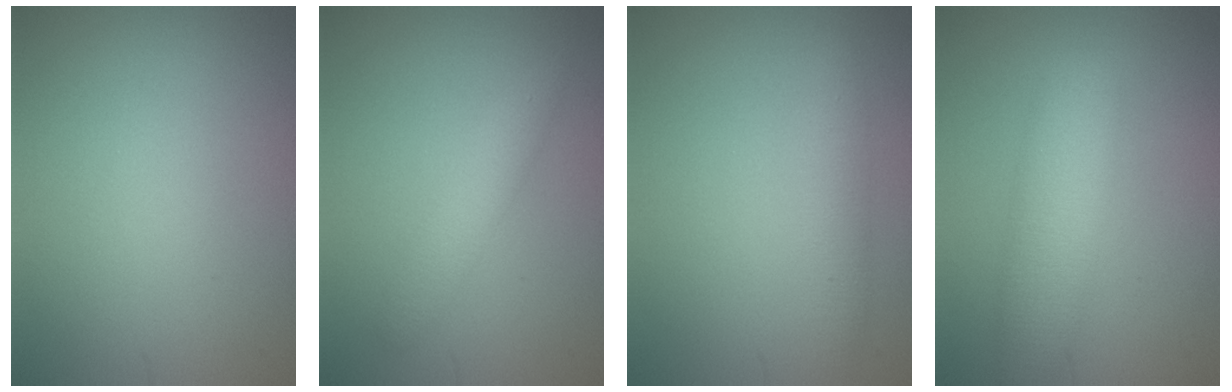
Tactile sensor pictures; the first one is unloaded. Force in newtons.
{"total": 2.1, "press": 2.1, "slide": 0.2}
{"total": 1.8, "press": 1.8, "slide": 0.1}
{"total": 4.8, "press": 4.8, "slide": 0.2}